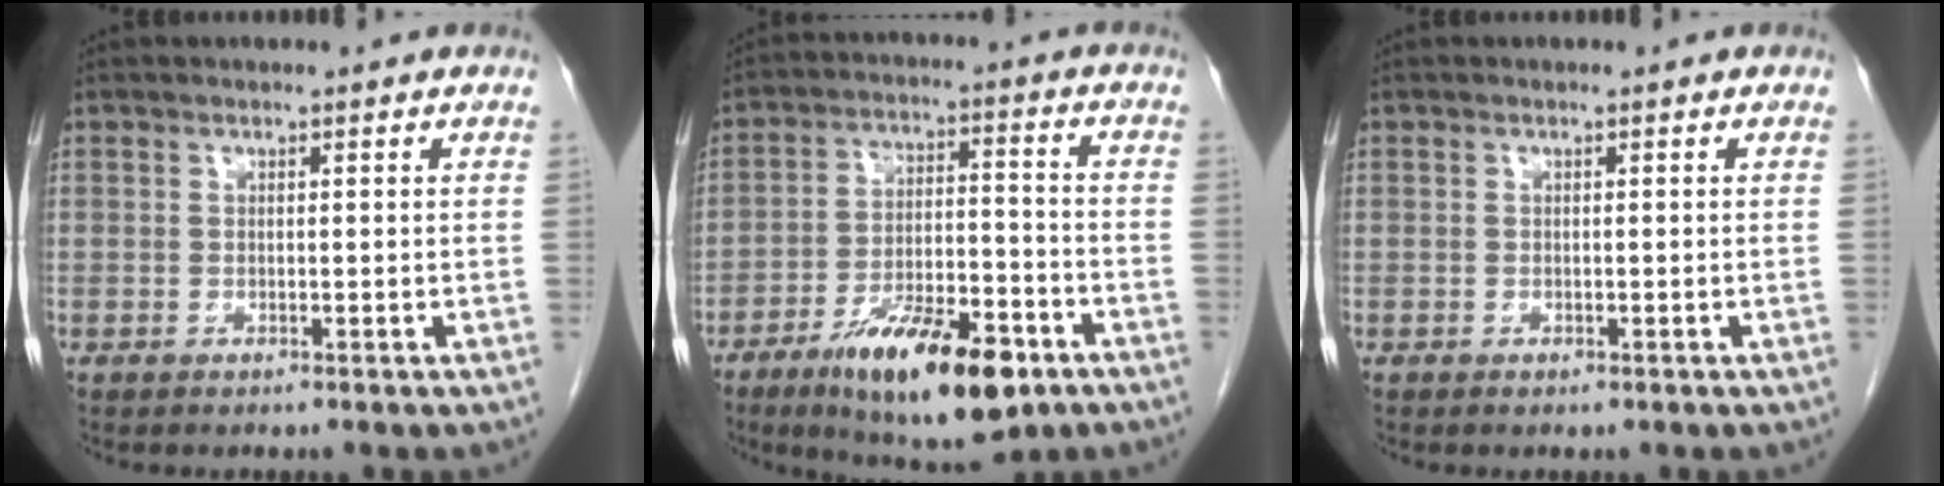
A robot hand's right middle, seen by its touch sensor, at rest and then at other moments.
{"total": 15.8, "force": [-9.1, 4.3, 12.1], "torque": [-0.198, -0.010, -0.144]}
{"total": 0.7, "force": [-0.4, 0.3, 0.5], "torque": [-0.011, -0.003, -0.002]}